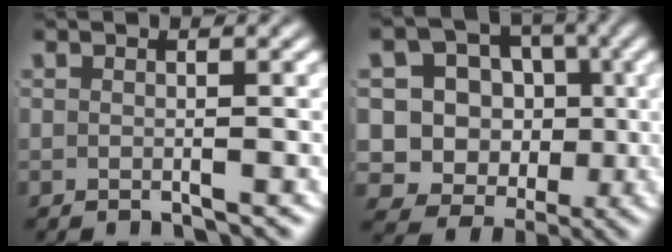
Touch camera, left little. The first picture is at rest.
{"total": 15.4, "force": [-1.6, 14.2, 5.8], "torque": [-0.146, -0.059, -0.032]}